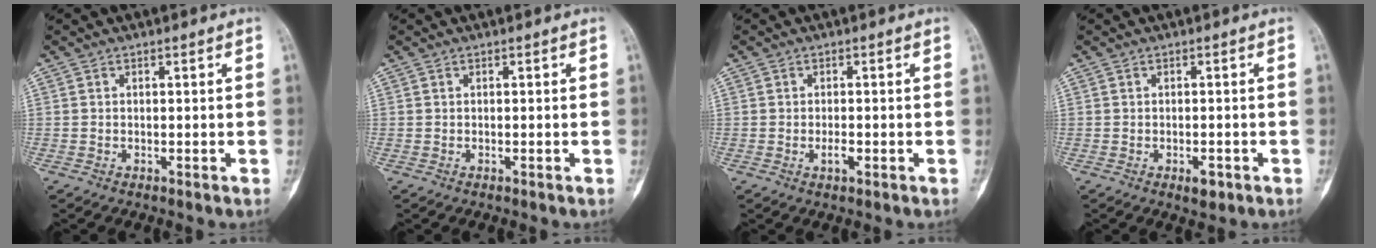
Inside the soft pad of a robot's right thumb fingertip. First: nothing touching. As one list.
[{"total": 0.0}, {"total": 1.8, "force": [-0.6, 0.9, 1.4], "torque": [-0.022, 0.000, -0.009]}, {"total": 2.4, "force": [-1.1, 1.2, 1.8], "torque": [-0.018, 0.003, -0.013]}]